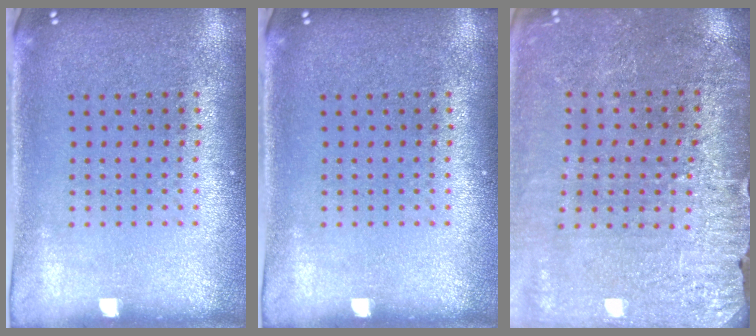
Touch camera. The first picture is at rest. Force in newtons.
{"total": 0.0}
{"total": 3.0, "press": 3.0, "slide": 0.1}